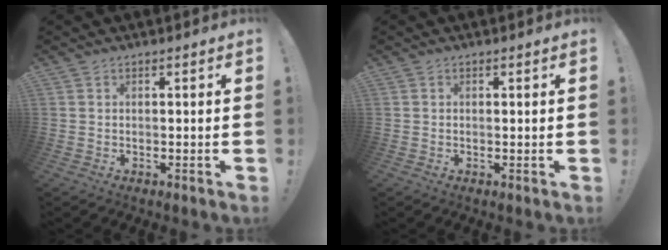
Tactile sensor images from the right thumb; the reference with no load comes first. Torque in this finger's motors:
{"motor_torque": [-0.13, -0.19, -0.40, 0.03, 0.01]}